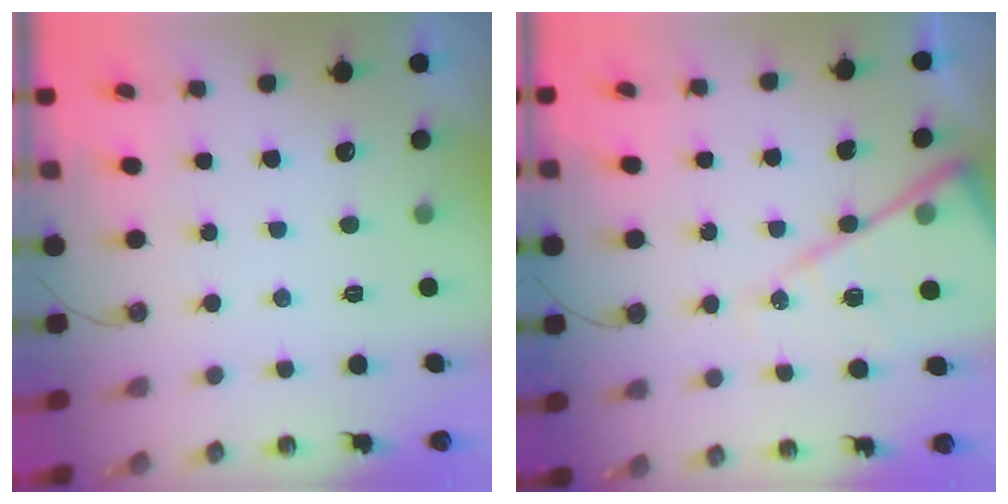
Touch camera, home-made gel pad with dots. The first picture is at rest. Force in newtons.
{"total": 16.2, "press": 16.1, "slide": 1.5}